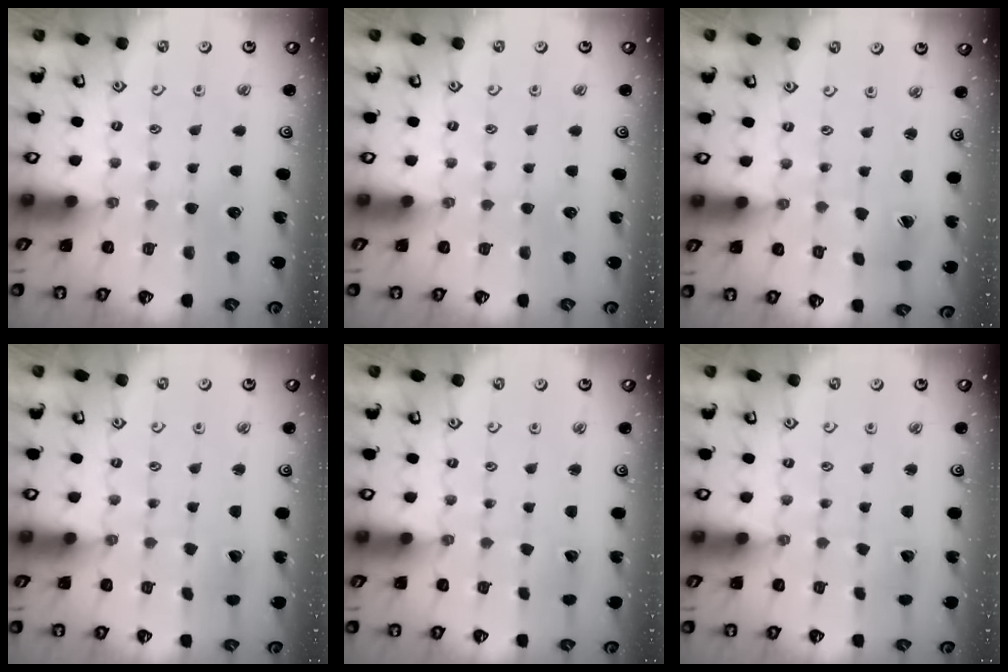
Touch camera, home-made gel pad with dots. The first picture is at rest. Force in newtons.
{"total": 0.0}
{"total": 2.6, "press": 2.6, "slide": 0.3}
{"total": 2.1, "press": 2.1, "slide": 0.3}
{"total": 1.8, "press": 1.8, "slide": 0.1}
{"total": 2.8, "press": 2.8, "slide": 0.1}